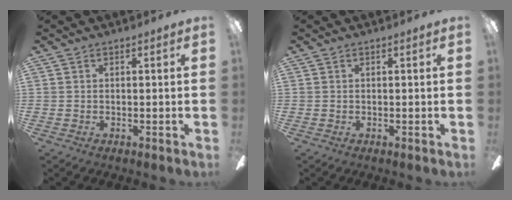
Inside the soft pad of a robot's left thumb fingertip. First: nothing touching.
{"total": 0.0}